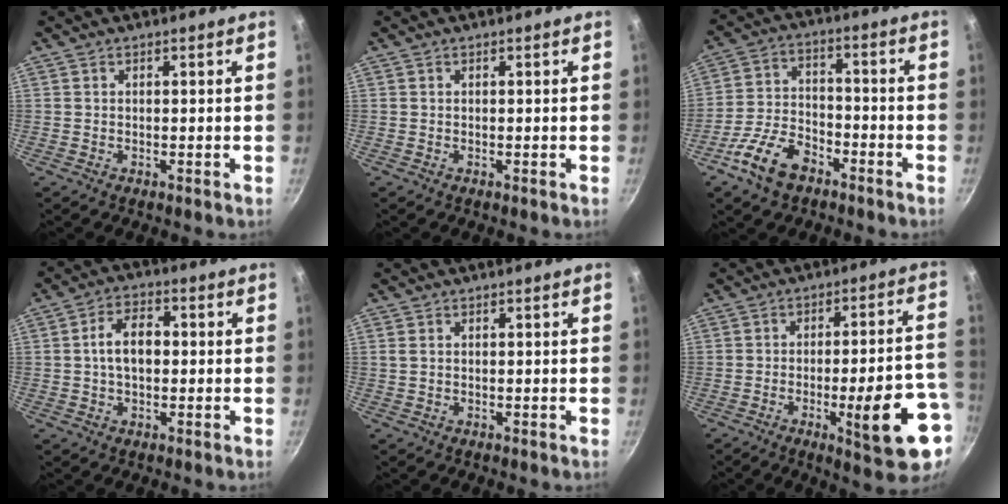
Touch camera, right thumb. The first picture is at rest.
{"total": 0.0}
{"total": 10.9, "force": [-6.6, 6.1, 6.2], "torque": [-0.105, 0.044, -0.129]}
{"total": 7.6, "force": [0.3, 4.8, 5.9], "torque": [-0.087, 0.021, -0.002]}
{"total": 1.1, "force": [0.4, 0.7, 0.7], "torque": [-0.016, 0.002, 0.009]}
{"total": 16.3, "force": [-5.6, 4.1, 14.8], "torque": [-0.174, 0.030, -0.069]}